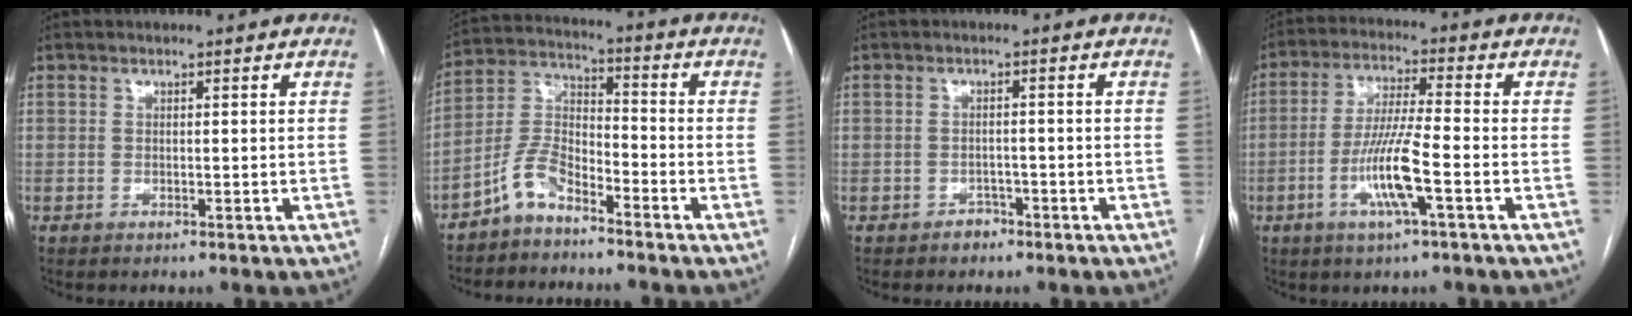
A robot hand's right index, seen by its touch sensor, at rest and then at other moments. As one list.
[{"total": 6.8, "force": [-5.2, 2.5, 3.7], "torque": [-0.084, 0.014, -0.109]}, {"total": 1.9, "force": [-1.3, 1.3, 0.3], "torque": [-0.003, 0.006, -0.021]}, {"total": 9.3, "force": [-3.2, 0.0, 8.7], "torque": [-0.174, -0.007, -0.064]}]